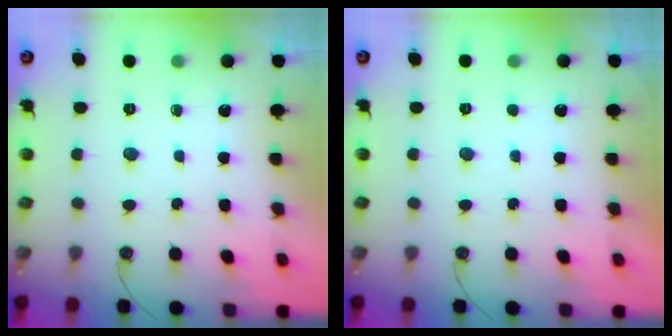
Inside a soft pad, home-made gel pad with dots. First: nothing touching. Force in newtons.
{"total": 0.0}